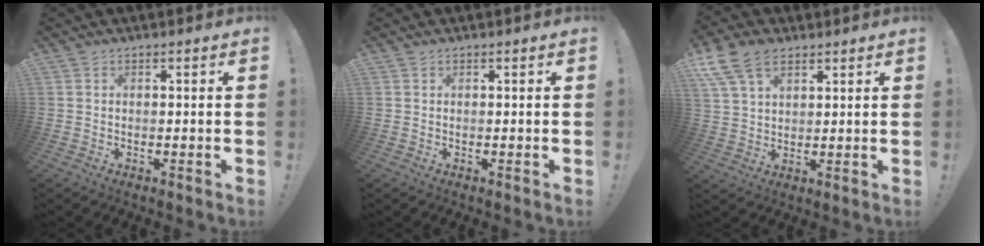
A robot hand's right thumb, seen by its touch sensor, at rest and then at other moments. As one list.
[{"total": 0.0}, {"total": 11.2, "force": [6.6, 6.7, 6.1], "torque": [-0.119, -0.019, 0.130]}]